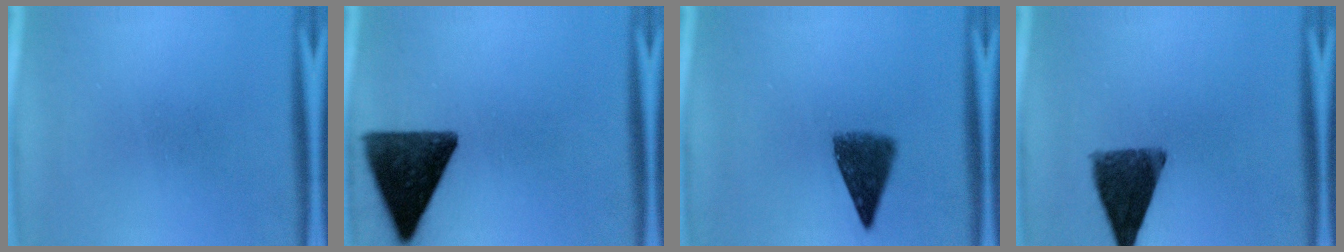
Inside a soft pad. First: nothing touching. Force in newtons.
{"total": 13.2}
{"total": 7.0}
{"total": 10.5}